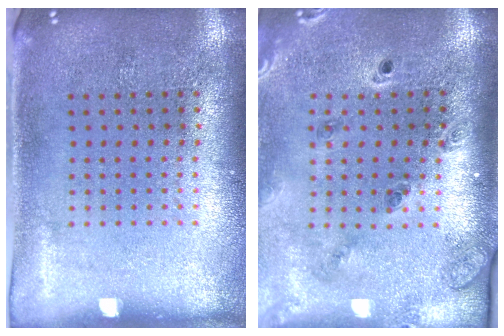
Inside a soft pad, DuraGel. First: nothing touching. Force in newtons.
{"total": 1.6, "press": 1.5, "slide": 0.4}